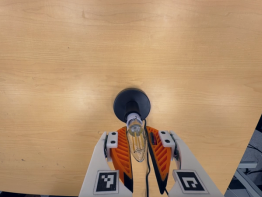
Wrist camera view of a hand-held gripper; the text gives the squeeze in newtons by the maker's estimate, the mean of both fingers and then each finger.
{"total": 12.4, "left": 12.6, "right": 12.1}